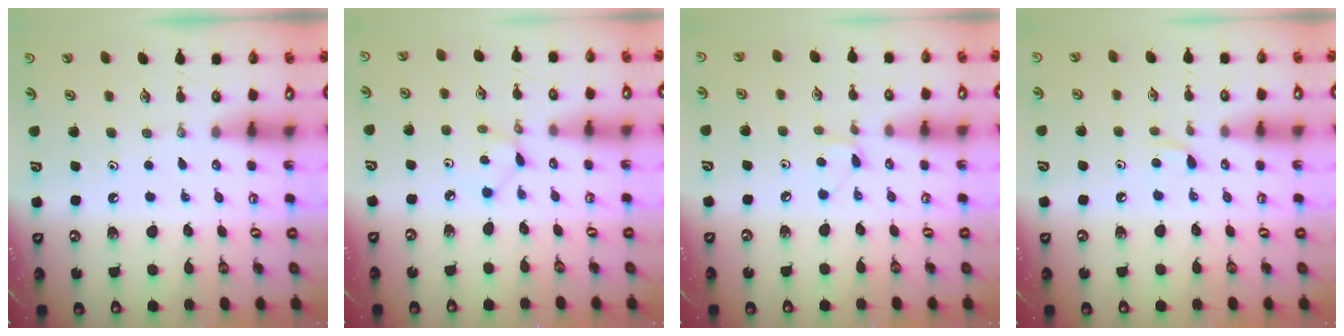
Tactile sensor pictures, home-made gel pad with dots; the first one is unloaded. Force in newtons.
{"total": 1.9, "press": 1.9, "slide": 0.2}
{"total": 4.9, "press": 4.8, "slide": 0.5}
{"total": 5.0, "press": 4.9, "slide": 0.6}